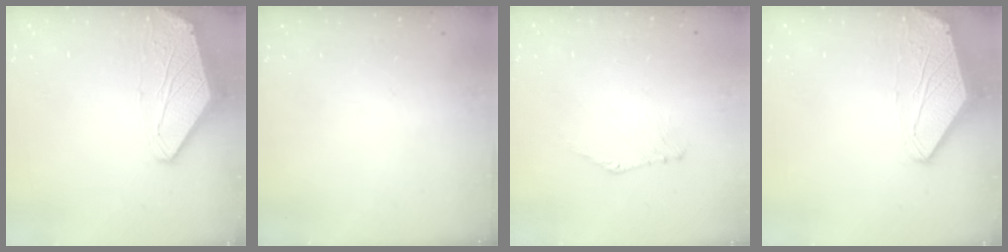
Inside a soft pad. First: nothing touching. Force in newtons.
{"total": 0.0}
{"total": 0.0}
{"total": 0.0}